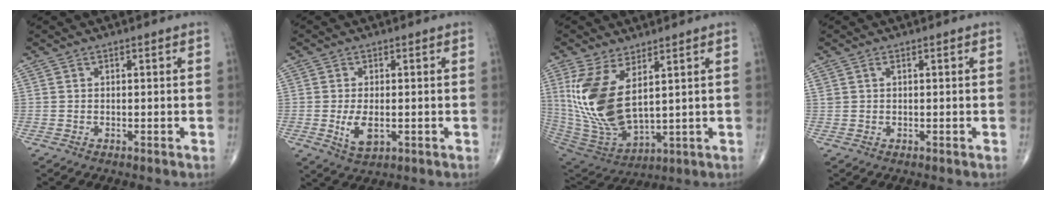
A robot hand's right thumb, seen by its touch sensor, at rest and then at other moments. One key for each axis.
{"total": 5.1, "fx": -0.8, "fy": 2.6, "fz": 4.3, "tx": -0.080, "ty": -0.011, "tz": -0.009}
{"total": 16.1, "fx": 4.6, "fy": 7.7, "fz": 13.5, "tx": -0.279, "ty": -0.032, "tz": 0.110}
{"total": 0.9, "fx": 0.4, "fy": 0.5, "fz": 0.7, "tx": -0.018, "ty": 0.011, "tz": 0.011}